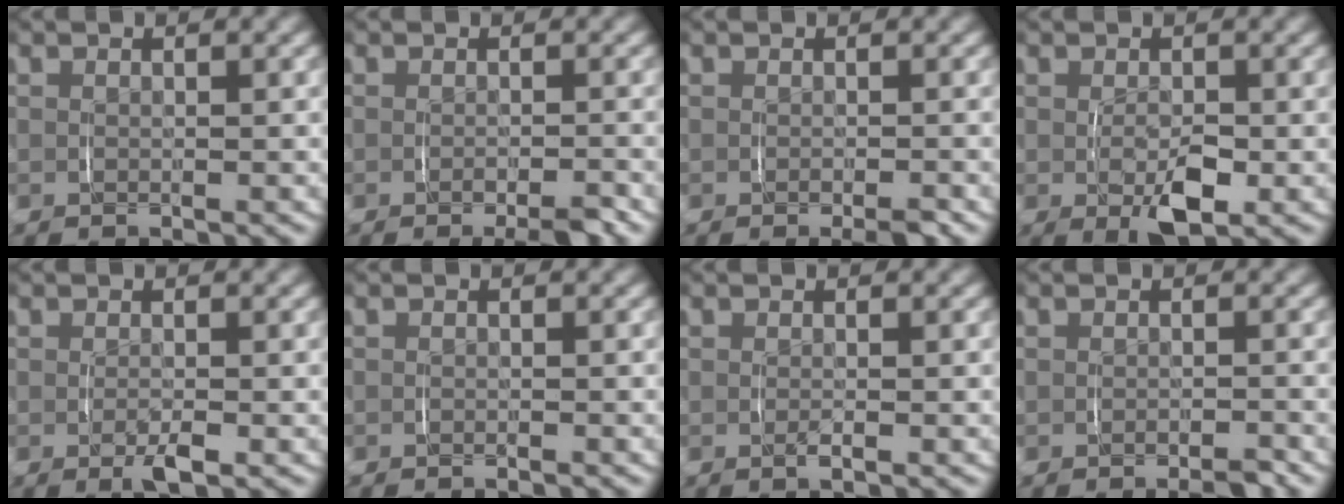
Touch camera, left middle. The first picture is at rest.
{"total": 1.9, "force": [-1.4, 0.2, 1.3], "torque": [-0.018, 0.001, -0.024]}
{"total": 1.3, "force": [-0.9, 0.1, 0.9], "torque": [-0.013, 0.000, -0.015]}
{"total": 3.6, "force": [-0.9, 1.7, 3.1], "torque": [-0.051, -0.018, -0.011]}
{"total": 1.7, "force": [-0.7, 0.4, 1.5], "torque": [-0.030, -0.006, -0.009]}
{"total": 0.5, "force": [-0.5, 0.1, -0.1], "torque": [0.000, 0.000, -0.009]}
{"total": 0.7, "force": [-0.3, 0.1, 0.6], "torque": [-0.014, -0.001, -0.003]}
{"total": 1.3, "force": [-1.1, 0.2, 0.6], "torque": [-0.008, 0.003, -0.023]}